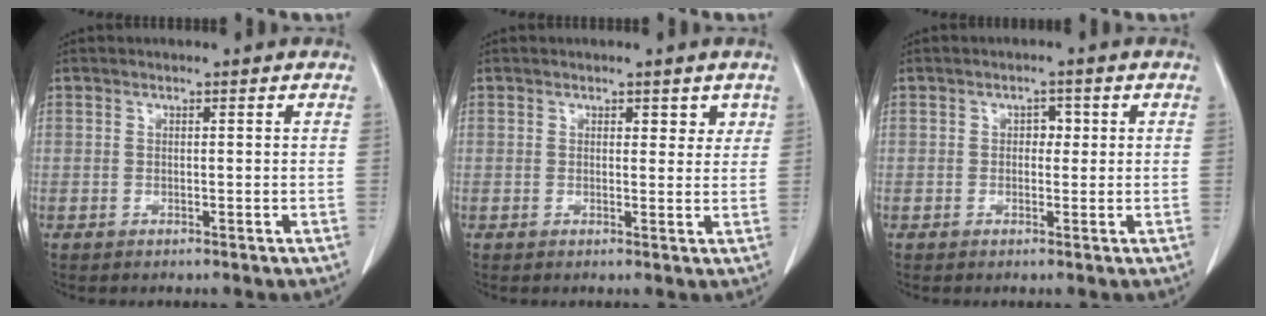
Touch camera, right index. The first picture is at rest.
{"total": 2.6, "force": [1.7, 1.5, 1.2], "torque": [-0.007, -0.003, 0.023]}
{"total": 1.9, "force": [0.4, 1.3, 1.3], "torque": [-0.012, 0.005, 0.005]}